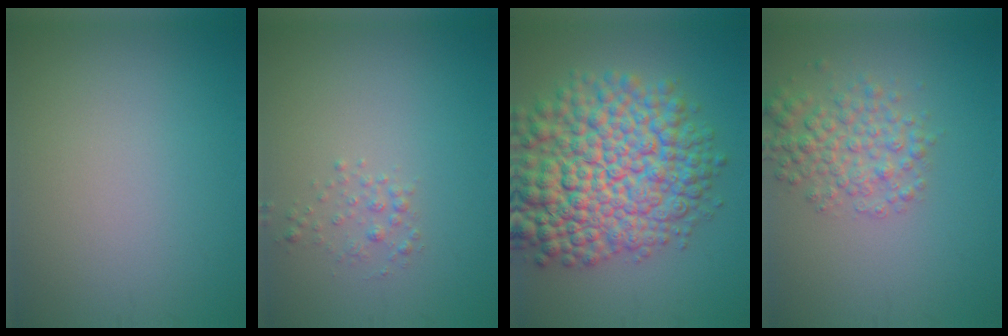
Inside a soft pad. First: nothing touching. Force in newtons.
{"total": 1.1, "press": 1.1, "slide": 0.1}
{"total": 12.7, "press": 12.7, "slide": 0.4}
{"total": 3.9, "press": 3.9, "slide": 0.1}